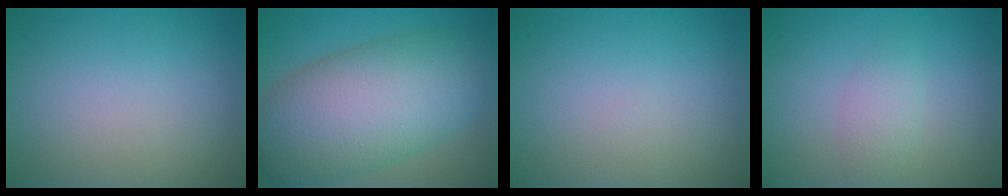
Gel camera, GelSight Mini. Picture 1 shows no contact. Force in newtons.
{"total": 12.2, "press": 12.2, "slide": 0.4}
{"total": 0.0}
{"total": 1.8, "press": 1.8, "slide": 0.1}